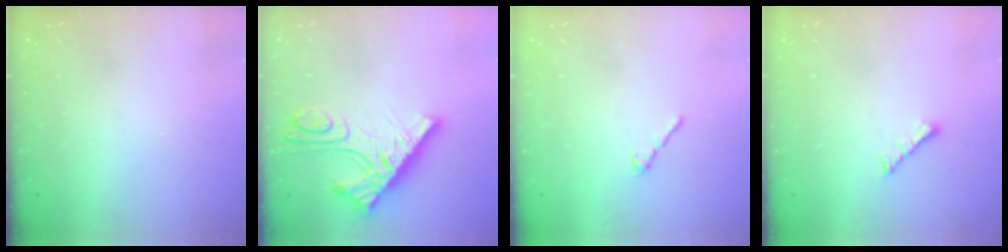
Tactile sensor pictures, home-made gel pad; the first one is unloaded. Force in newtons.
{"total": 11.5, "press": 11.4, "slide": 1.0}
{"total": 1.7, "press": 1.5, "slide": 0.6}
{"total": 2.0, "press": 1.9, "slide": 0.5}